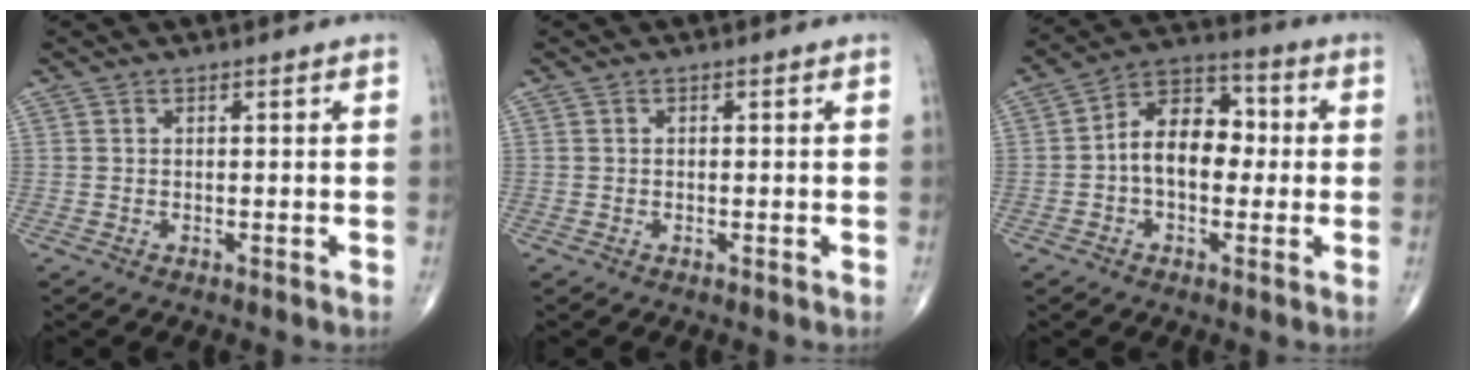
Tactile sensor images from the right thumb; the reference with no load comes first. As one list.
[{"total": 0.0}, {"total": 11.6, "force": [-0.3, 7.6, 8.8], "torque": [-0.117, 0.035, -0.017]}]